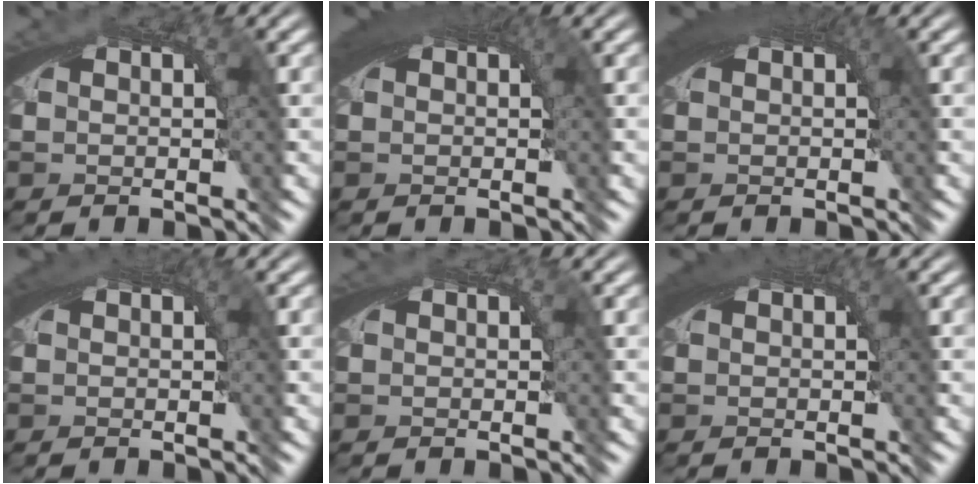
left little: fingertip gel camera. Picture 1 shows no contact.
{"total": 2.8, "force": [1.1, 0.8, 2.5], "torque": [-0.031, 0.009, 0.016]}
{"total": 3.1, "force": [1.2, 0.9, 2.8], "torque": [-0.034, 0.011, 0.016]}
{"total": 1.5, "force": [0.7, 0.1, 1.4], "torque": [-0.018, 0.005, 0.011]}
{"total": 0.0}
{"total": 2.2, "force": [0.9, 0.5, 2.0], "torque": [-0.028, 0.007, 0.014]}